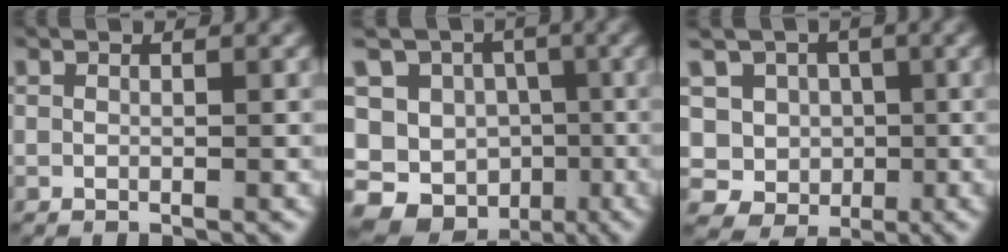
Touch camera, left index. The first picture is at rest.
{"total": 19.5, "force": [-6.1, 16.9, 7.6], "torque": [-0.187, -0.083, -0.100]}
{"total": 14.6, "force": [-2.8, 13.8, 4.2], "torque": [-0.137, -0.080, -0.044]}